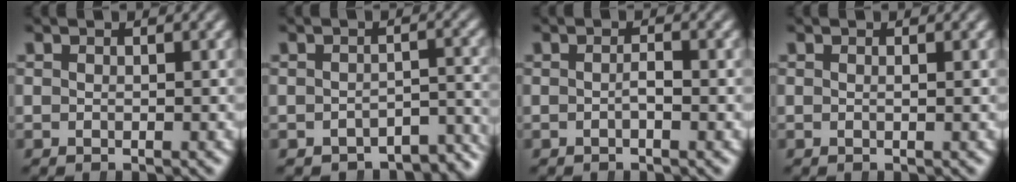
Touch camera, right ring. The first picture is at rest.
{"total": 6.0, "force": [-5.6, 1.8, 1.1], "torque": [0.014, -0.013, -0.081]}
{"total": 1.0, "force": [-0.3, 0.0, 0.9], "torque": [-0.009, 0.002, -0.006]}
{"total": 0.6, "force": [0.1, -0.5, 0.2], "torque": [0.001, 0.000, 0.003]}